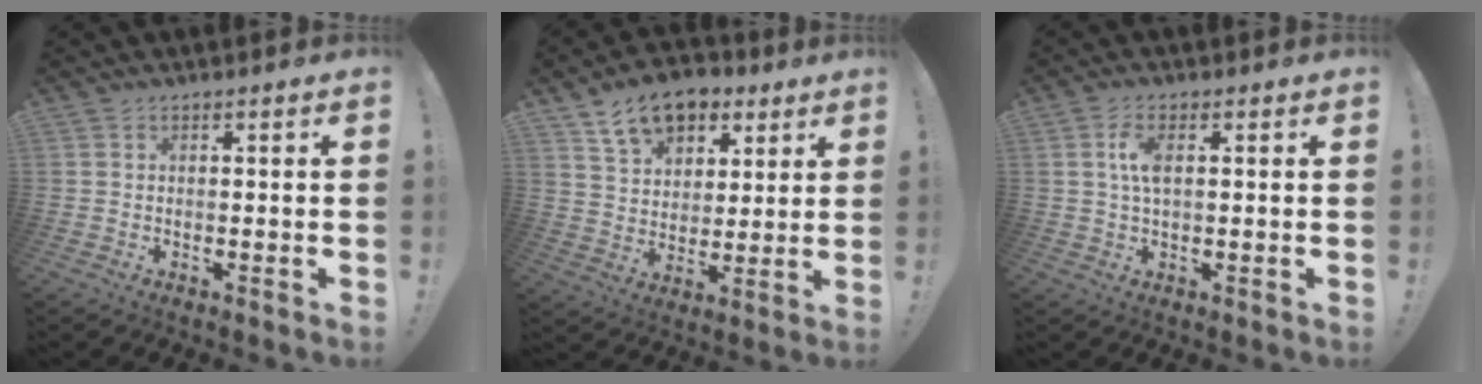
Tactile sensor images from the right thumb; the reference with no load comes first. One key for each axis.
{"total": 13.6, "fx": 8.6, "fy": 8.7, "fz": 6.0, "tx": -0.091, "ty": -0.047, "tz": 0.163}
{"total": 5.2, "fx": 0.9, "fy": 2.2, "fz": 4.6, "tx": -0.089, "ty": 0.002, "tz": 0.012}